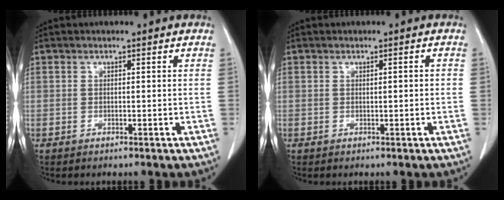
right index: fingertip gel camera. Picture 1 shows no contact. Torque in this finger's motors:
{"motor_torque": [-0.13, 0.03, -0.12, -0.01]}